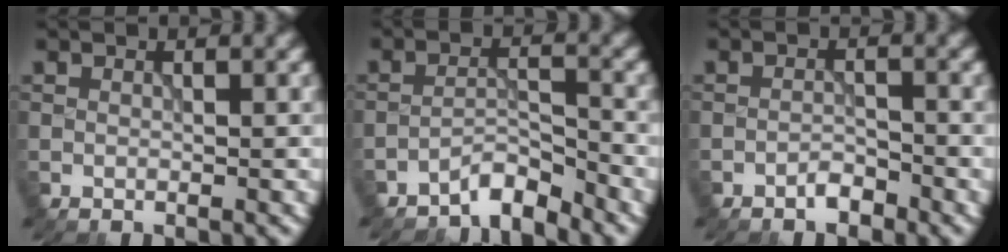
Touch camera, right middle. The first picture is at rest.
{"total": 3.2, "force": [-3.0, 0.4, 0.9], "torque": [-0.012, 0.008, -0.061]}
{"total": 1.4, "force": [-1.2, 0.4, 0.6], "torque": [-0.008, 0.005, -0.025]}